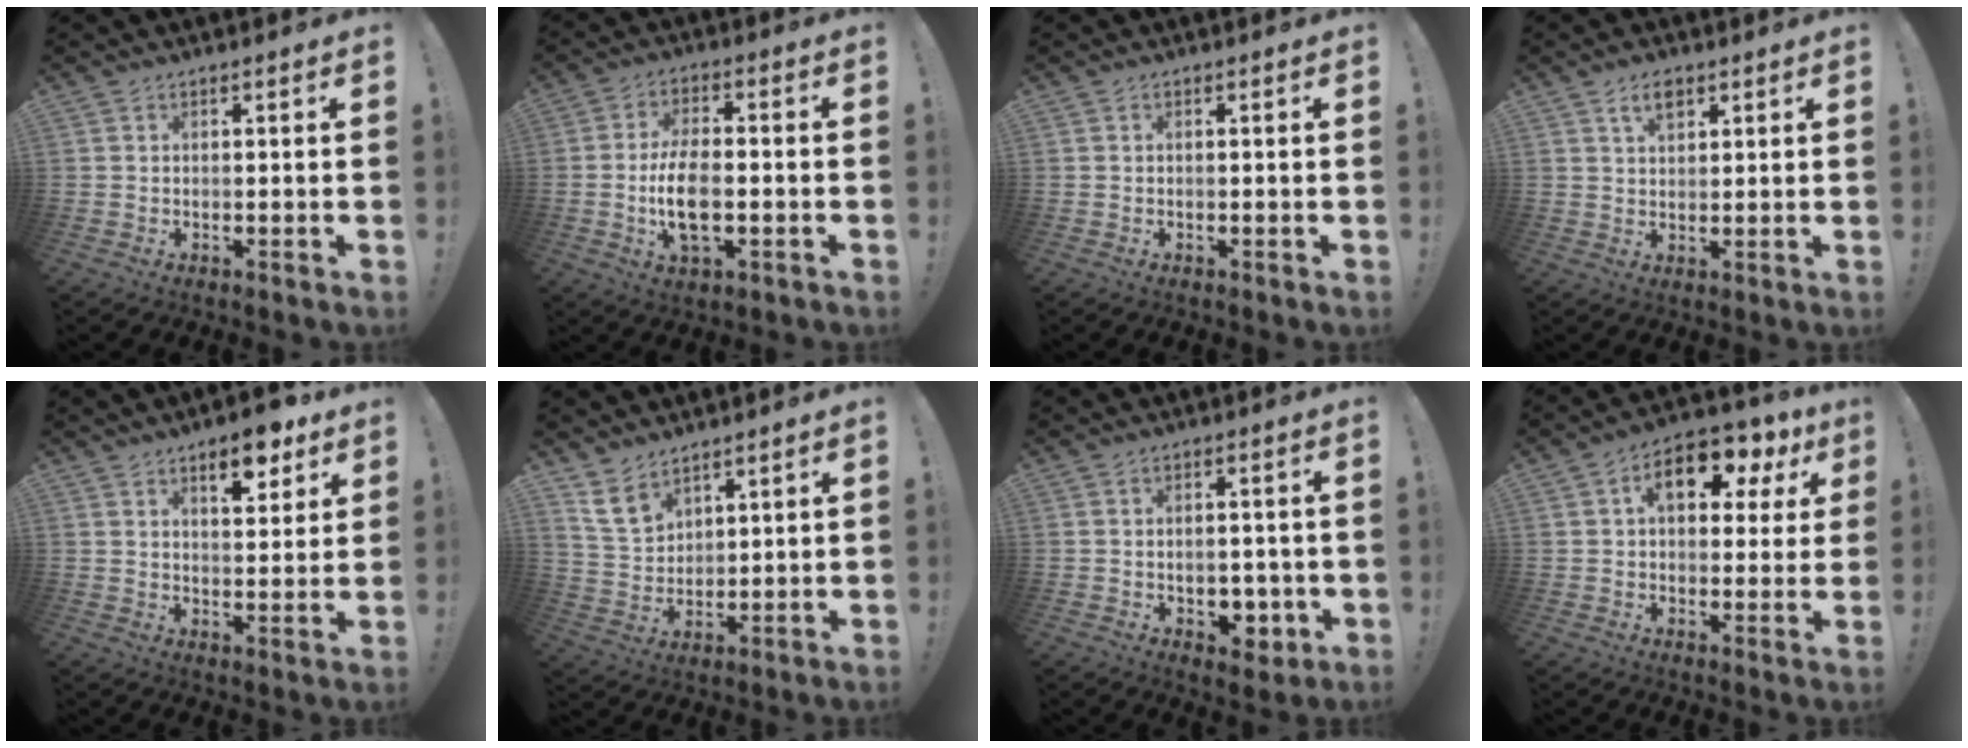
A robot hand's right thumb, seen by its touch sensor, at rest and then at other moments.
{"total": 10.6, "force": [-1.5, 5.3, 9.1], "torque": [-0.171, -0.005, -0.028]}
{"total": 0.0}
{"total": 5.8, "force": [3.4, 3.1, 3.5], "torque": [-0.060, -0.006, 0.061]}
{"total": 9.3, "force": [6.0, 3.8, 5.9], "torque": [-0.064, -0.031, 0.099]}
{"total": 8.7, "force": [6.5, 4.8, 3.3], "torque": [-0.068, -0.034, 0.131]}
{"total": 6.3, "force": [-1.4, 4.4, 4.2], "torque": [-0.034, 0.007, -0.020]}
{"total": 13.0, "force": [5.0, 7.4, 9.5], "torque": [-0.134, -0.013, 0.084]}